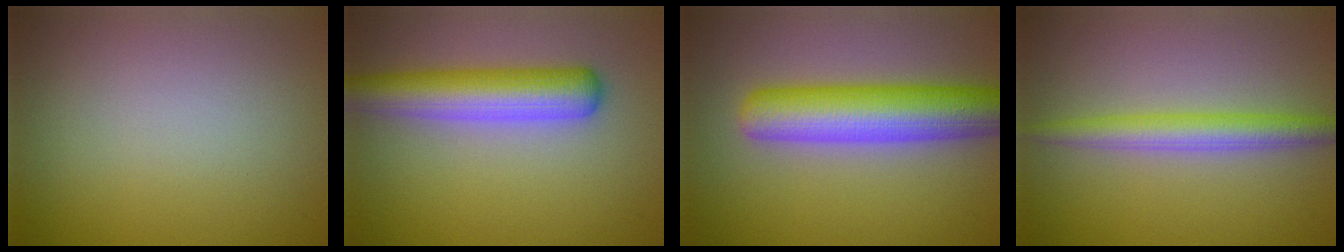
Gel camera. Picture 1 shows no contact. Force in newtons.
{"total": 5.6, "press": 5.6, "slide": 0.2}
{"total": 7.4, "press": 7.4, "slide": 0.3}
{"total": 3.1, "press": 3.1, "slide": 0.1}